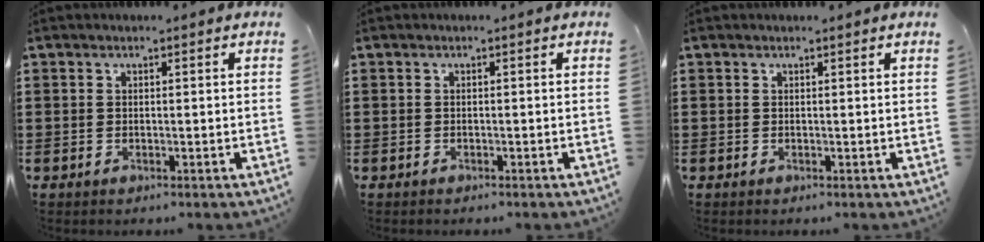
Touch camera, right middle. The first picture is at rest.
{"total": 0.0}
{"total": 0.0}